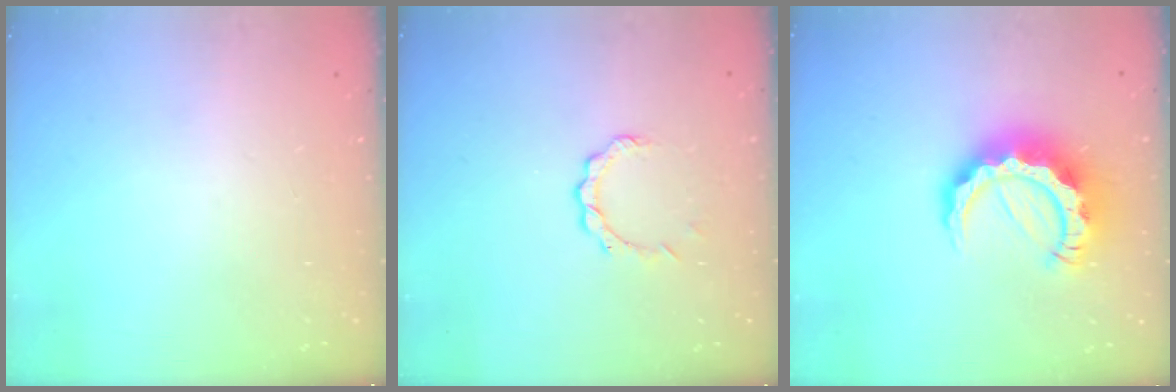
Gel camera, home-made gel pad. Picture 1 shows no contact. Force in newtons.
{"total": 4.9, "press": 4.8, "slide": 0.5}
{"total": 14.0, "press": 13.9, "slide": 1.3}